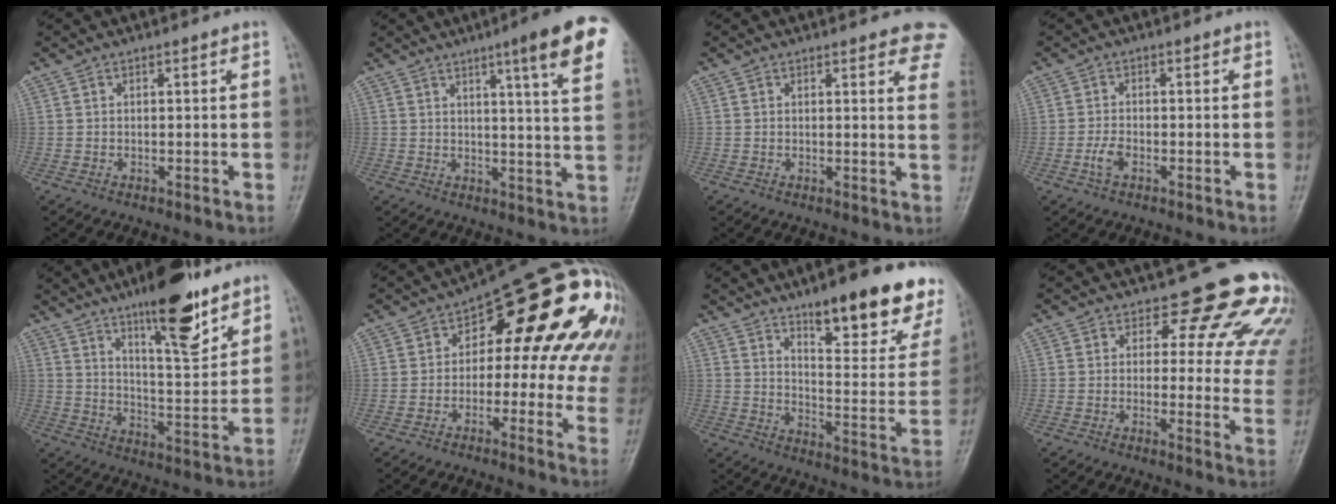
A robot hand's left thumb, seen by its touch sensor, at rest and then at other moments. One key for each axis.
{"total": 13.8, "fx": 7.4, "fy": 1.1, "fz": 11.6, "tx": -0.140, "ty": -0.032, "tz": 0.082}
{"total": 7.3, "fx": 5.2, "fy": 2.4, "fz": 4.5, "tx": -0.021, "ty": -0.019, "tz": 0.043}
{"total": 2.9, "fx": -1.4, "fy": 1.5, "fz": 2.0, "tx": -0.042, "ty": 0.009, "tz": -0.030}
{"total": 15.5, "fx": 10.2, "fy": 4.3, "fz": 10.9, "tx": -0.141, "ty": -0.064, "tz": 0.165}
{"total": 22.3, "fx": 3.5, "fy": 10.7, "fz": 19.2, "tx": -0.205, "ty": 0.035, "tz": 0.033}
{"total": 21.2, "fx": 14.4, "fy": 6.2, "fz": 14.3, "tx": -0.142, "ty": -0.079, "tz": 0.195}
{"total": 14.9, "fx": 11.5, "fy": 6.4, "fz": 6.9, "tx": -0.021, "ty": -0.070, "tz": 0.103}